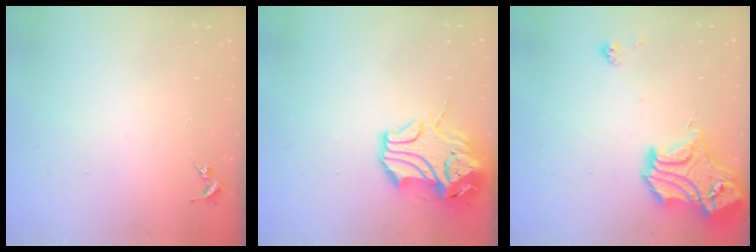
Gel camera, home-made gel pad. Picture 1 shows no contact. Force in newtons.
{"total": 13.0, "press": 12.9, "slide": 1.8}
{"total": 19.1, "press": 19.0, "slide": 1.8}